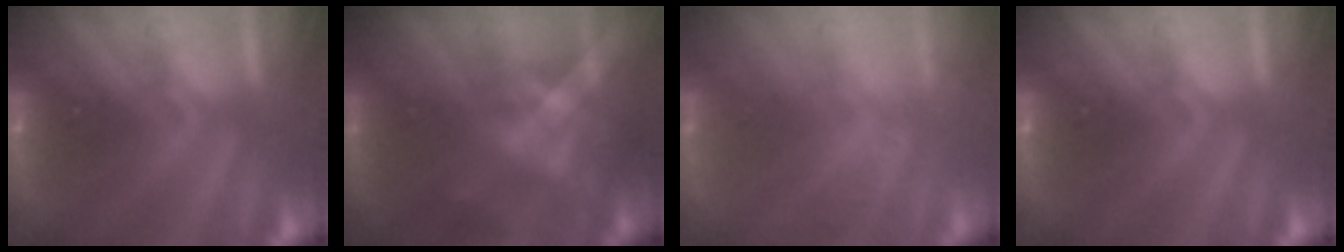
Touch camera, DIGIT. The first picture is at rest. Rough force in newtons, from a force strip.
{"total": 4.6}
{"total": 1.1}
{"total": 0.0}